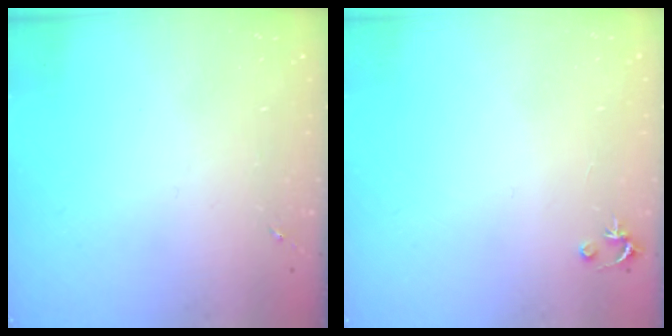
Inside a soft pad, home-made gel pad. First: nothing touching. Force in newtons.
{"total": 2.5, "press": 2.5, "slide": 0.2}